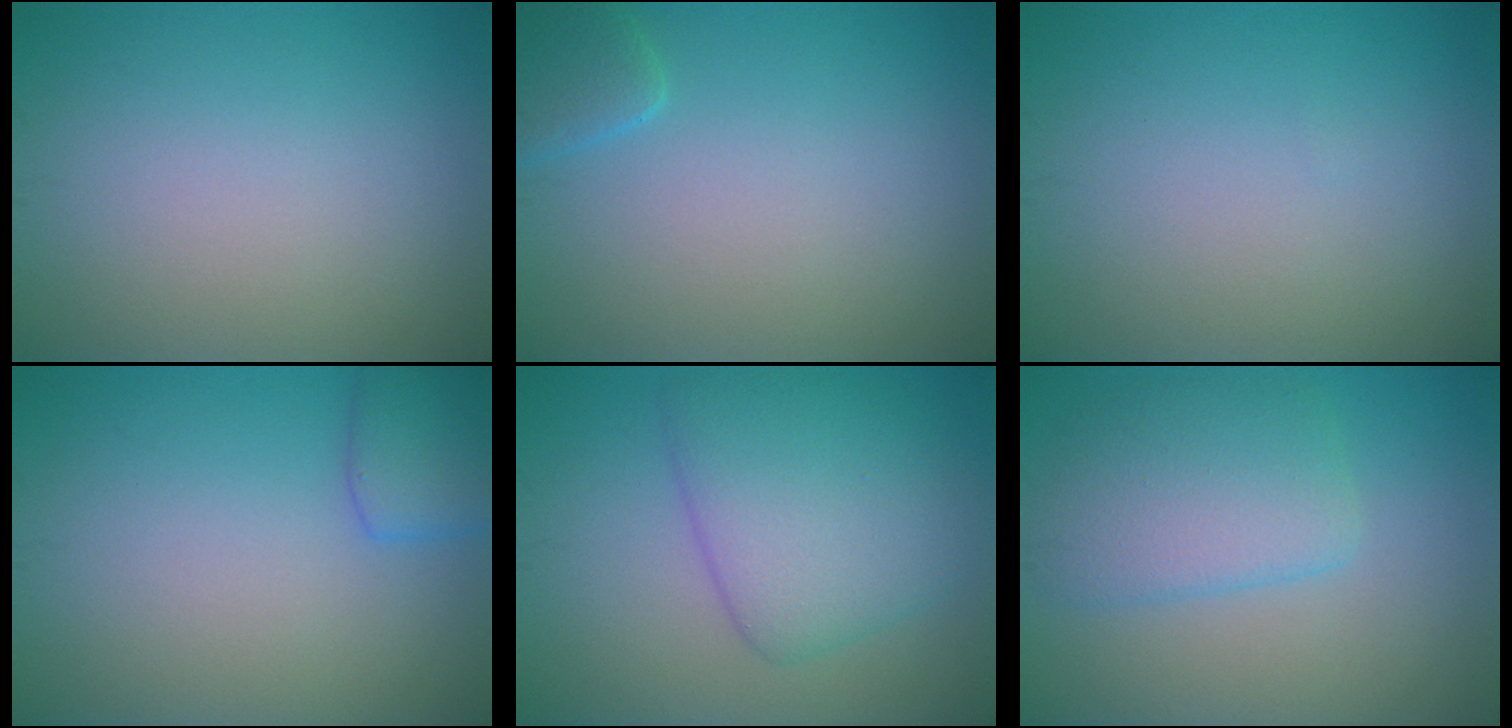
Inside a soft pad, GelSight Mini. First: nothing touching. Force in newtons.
{"total": 2.1, "press": 2.1, "slide": 0.2}
{"total": 0.0}
{"total": 2.7, "press": 2.6, "slide": 0.2}
{"total": 6.1, "press": 6.0, "slide": 0.4}
{"total": 4.6, "press": 4.6, "slide": 0.2}